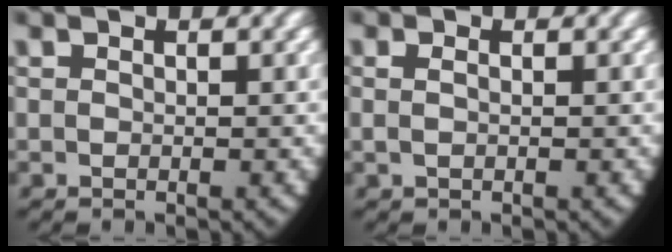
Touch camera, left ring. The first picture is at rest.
{"total": 0.7, "force": [0.0, 0.3, 0.6], "torque": [-0.022, -0.007, 0.005]}